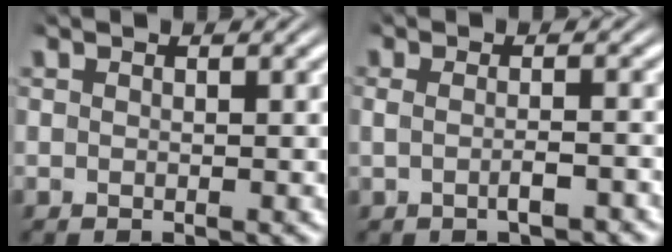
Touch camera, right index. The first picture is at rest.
{"total": 1.7, "force": [-0.8, 0.5, 1.3], "torque": [-0.021, 0.002, -0.015]}